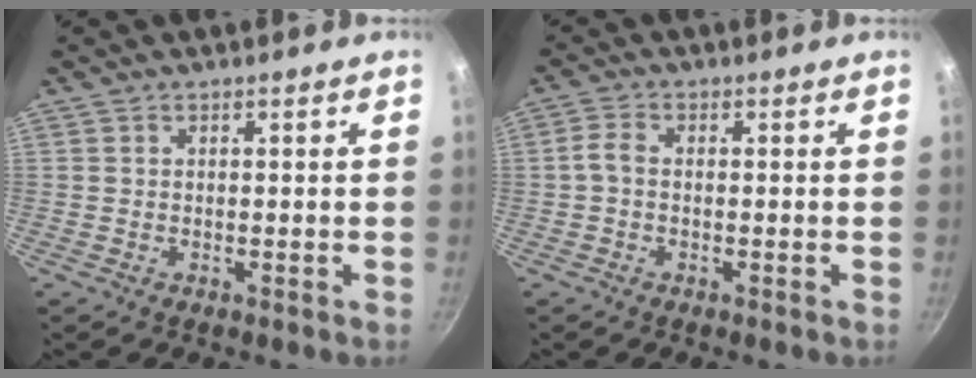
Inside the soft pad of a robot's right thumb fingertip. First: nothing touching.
{"total": 2.5, "force": [-0.4, 1.6, 1.9], "torque": [-0.042, 0.012, -0.013]}